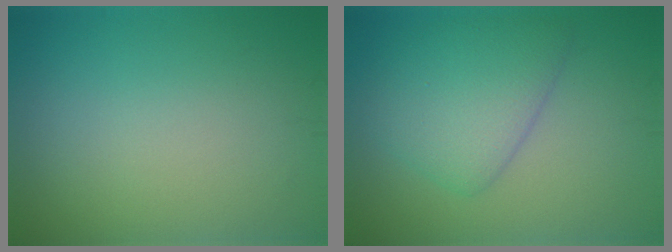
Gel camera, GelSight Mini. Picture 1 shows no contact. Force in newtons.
{"total": 4.9, "press": 4.9, "slide": 0.3}